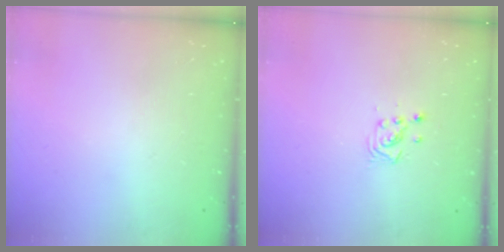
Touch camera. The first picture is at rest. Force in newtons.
{"total": 3.0, "press": 2.9, "slide": 0.5}